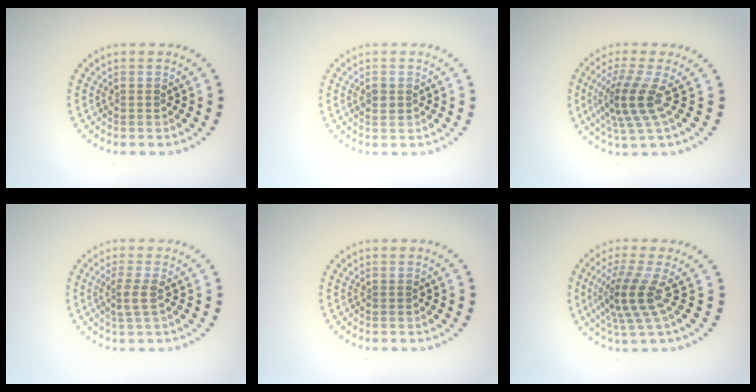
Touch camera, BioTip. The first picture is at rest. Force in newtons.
{"total": 1.0, "press": 1.0, "slide": 0.2}
{"total": 4.1, "press": 2.9, "slide": 2.9}
{"total": 1.9, "press": 1.4, "slide": 1.3}
{"total": 0.0}
{"total": 4.1, "press": 2.9, "slide": 2.9}